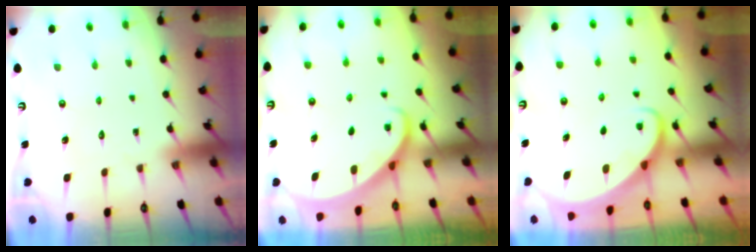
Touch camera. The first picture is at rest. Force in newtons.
{"total": 1.9, "press": 1.9, "slide": 0.2}
{"total": 2.4, "press": 2.4, "slide": 0.2}